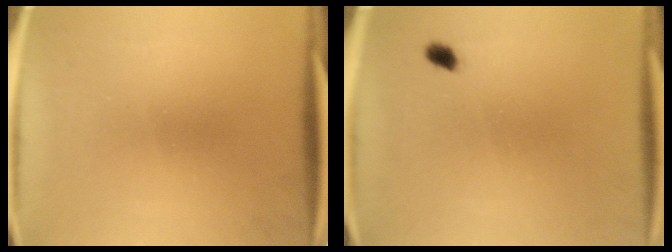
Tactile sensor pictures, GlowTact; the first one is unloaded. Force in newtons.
{"total": 1.4}